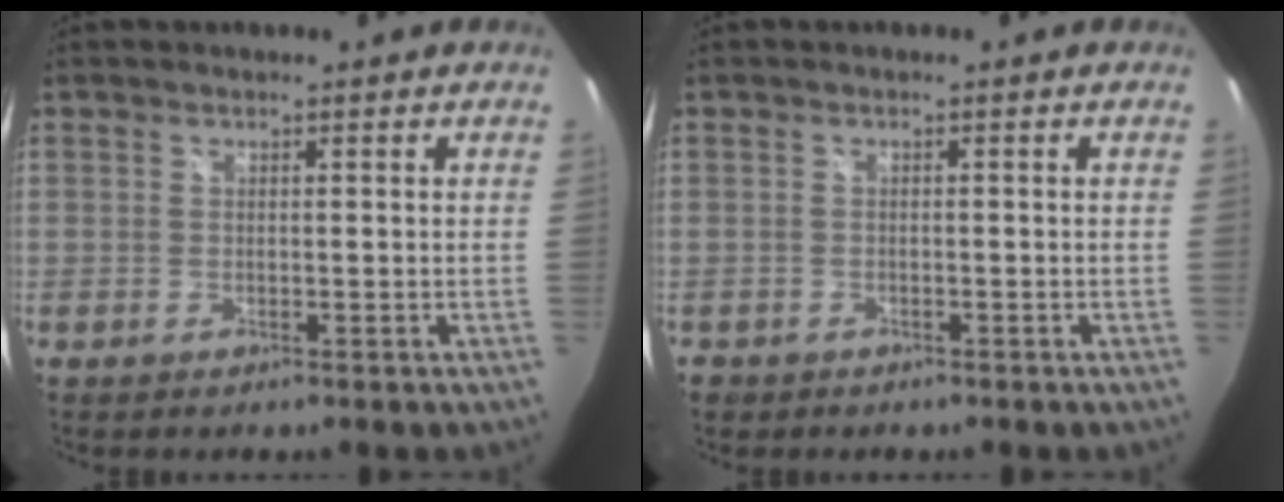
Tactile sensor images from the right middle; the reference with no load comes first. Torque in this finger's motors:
{"motor_torque": [-0.24, -0.08, -0.02, -0.01]}